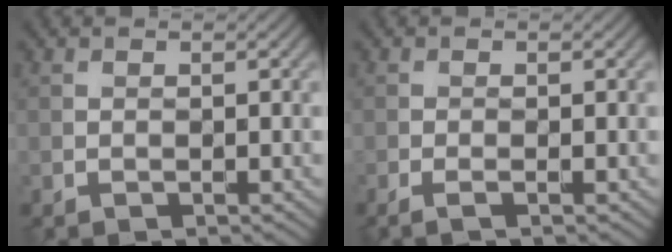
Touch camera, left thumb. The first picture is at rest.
{"total": 1.1, "force": [-0.4, 0.1, 1.0], "torque": [-0.025, 0.000, -0.014]}